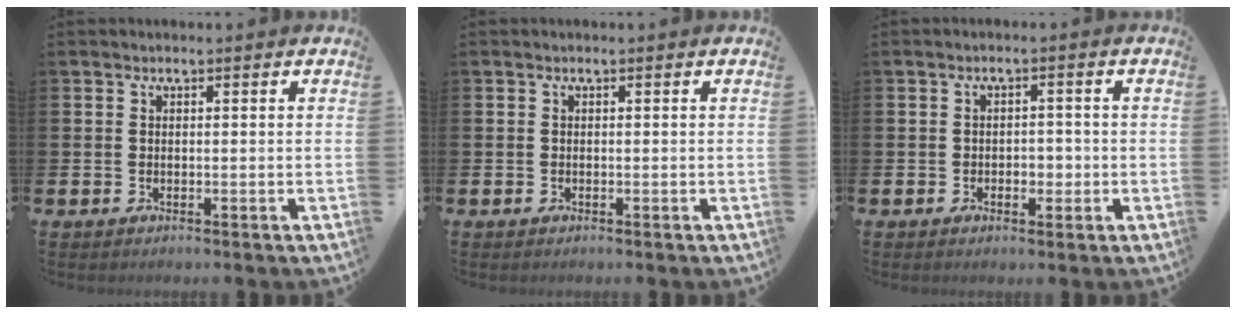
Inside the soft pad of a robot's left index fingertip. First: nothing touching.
{"total": 0.0}
{"total": 2.0, "force": [-0.8, 1.5, 1.1], "torque": [-0.011, 0.000, -0.021]}